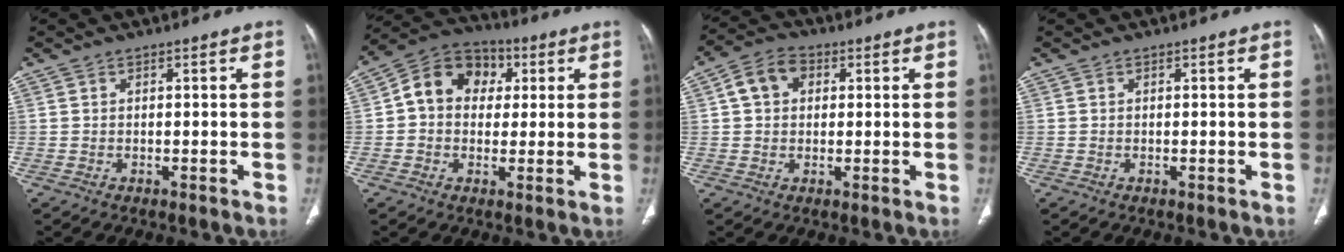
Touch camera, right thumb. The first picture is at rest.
{"total": 11.3, "force": [2.1, 9.2, 6.2], "torque": [-0.073, 0.020, 0.021]}
{"total": 6.5, "force": [1.6, 5.0, 3.8], "torque": [-0.059, 0.012, 0.021]}
{"total": 0.0}